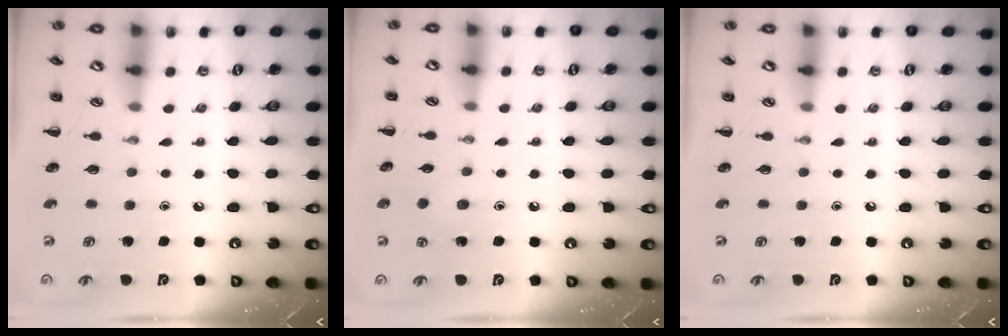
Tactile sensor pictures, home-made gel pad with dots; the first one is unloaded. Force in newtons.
{"total": 6.1, "press": 5.9, "slide": 1.7}
{"total": 0.0}